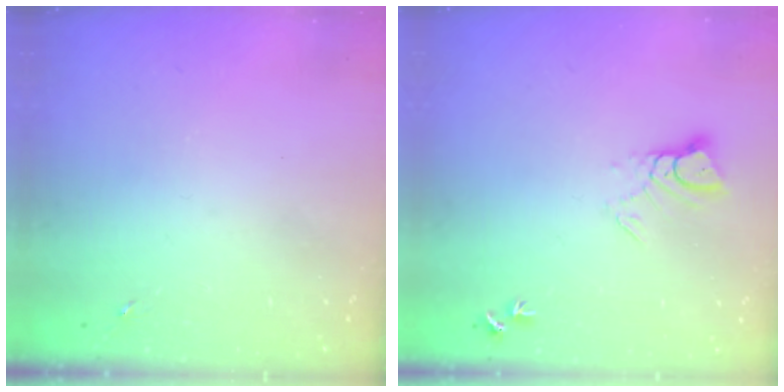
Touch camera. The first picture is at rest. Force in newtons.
{"total": 4.3, "press": 4.3, "slide": 0.2}